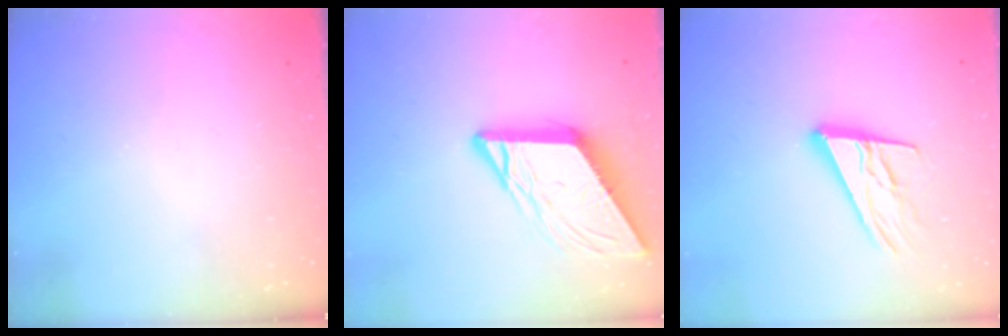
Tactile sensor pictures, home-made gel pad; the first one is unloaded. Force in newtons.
{"total": 10.6, "press": 10.5, "slide": 1.1}
{"total": 14.9, "press": 14.6, "slide": 2.9}